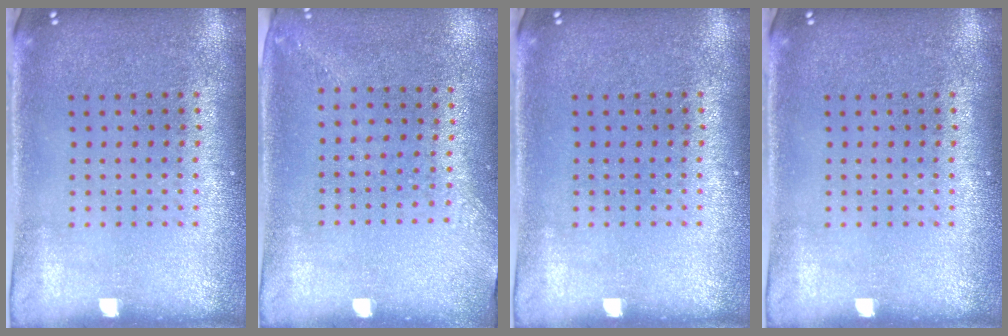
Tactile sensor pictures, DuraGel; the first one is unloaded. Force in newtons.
{"total": 1.3, "press": 1.0, "slide": 0.8}
{"total": 0.0}
{"total": 0.0}